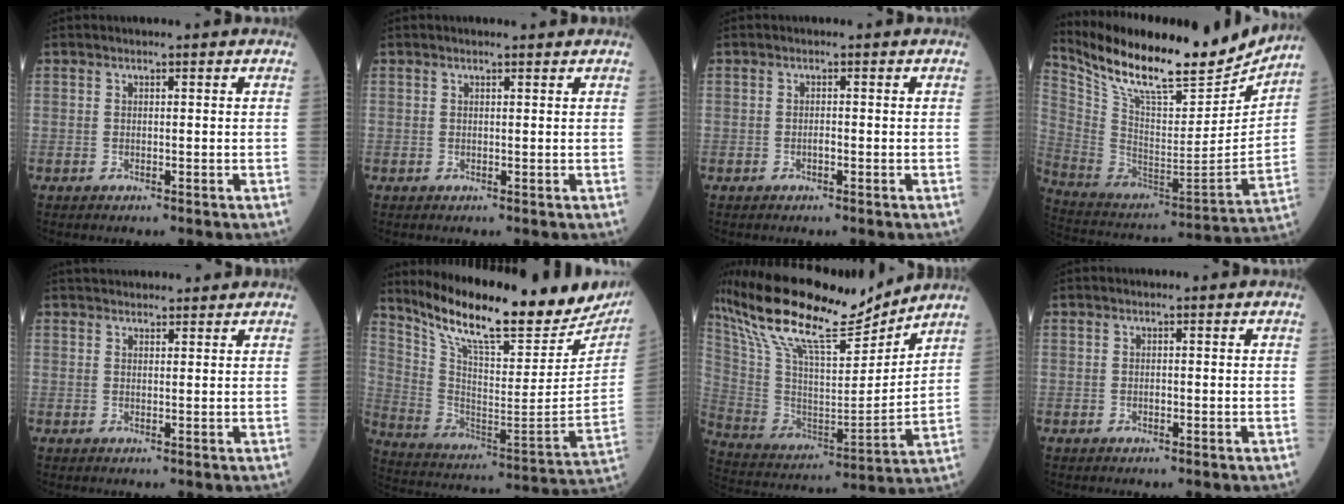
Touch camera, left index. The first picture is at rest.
{"total": 1.1, "force": [1.0, 0.0, 0.4], "torque": [-0.009, 0.007, 0.016]}
{"total": 0.6, "force": [-0.3, 0.1, 0.5], "torque": [-0.009, 0.001, -0.006]}
{"total": 23.4, "force": [20.1, 4.5, 11.0], "torque": [-0.206, -0.018, 0.329]}
{"total": 7.2, "force": [6.8, 1.5, 2.0], "torque": [-0.023, 0.033, 0.093]}
{"total": 26.5, "force": [22.7, 5.5, 12.6], "torque": [-0.217, -0.055, 0.329]}
{"total": 22.1, "force": [18.2, 3.7, 12.0], "torque": [-0.235, 0.007, 0.329]}
{"total": 0.0}